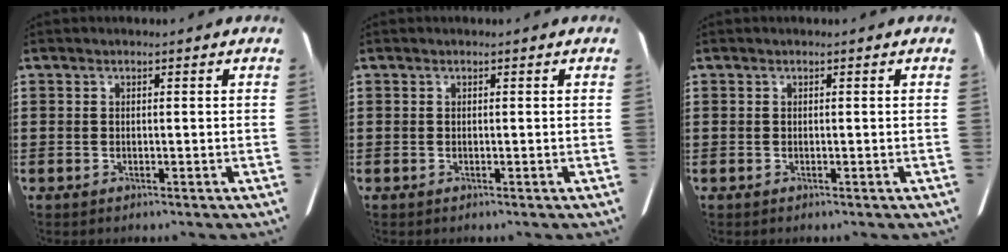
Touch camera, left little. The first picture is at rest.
{"total": 0.0}
{"total": 0.0}